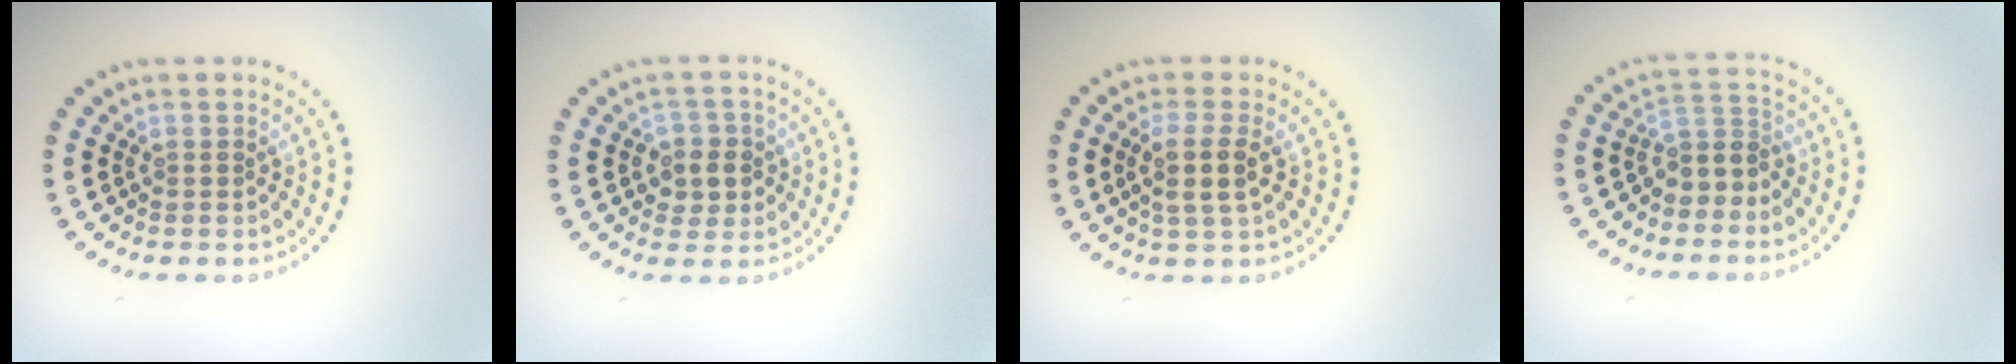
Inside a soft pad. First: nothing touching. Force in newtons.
{"total": 2.6, "press": 2.4, "slide": 0.8}
{"total": 2.7, "press": 2.3, "slide": 1.4}
{"total": 2.6, "press": 2.0, "slide": 1.7}